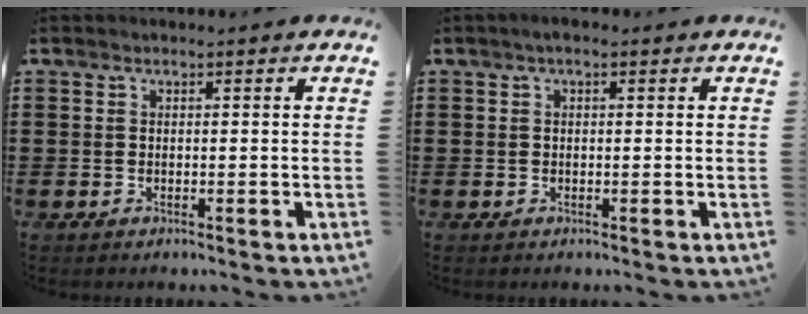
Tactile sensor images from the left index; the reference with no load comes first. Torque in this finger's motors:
{"motor_torque": [0.53, -0.47, 0.16, 0.06]}